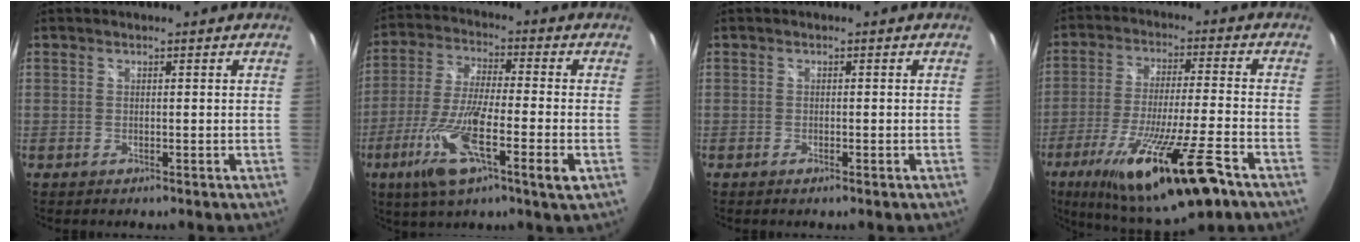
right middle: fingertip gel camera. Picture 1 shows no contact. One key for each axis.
{"total": 14.7, "fx": -5.3, "fy": 2.0, "fz": 13.6, "tx": -0.278, "ty": -0.022, "tz": -0.101}
{"total": 0.7, "fx": -0.3, "fy": -0.1, "fz": 0.6, "tx": -0.009, "ty": 0.000, "tz": -0.007}
{"total": 21.0, "fx": -12.1, "fy": 2.2, "fz": 17.0, "tx": -0.318, "ty": -0.068, "tz": -0.198}